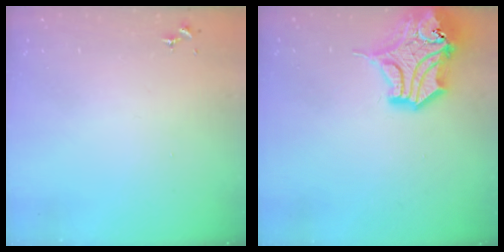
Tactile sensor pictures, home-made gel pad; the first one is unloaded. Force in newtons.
{"total": 17.2, "press": 17.0, "slide": 2.4}